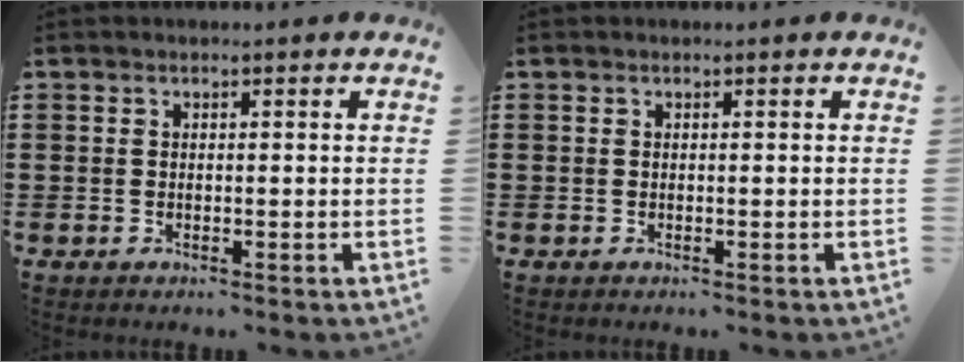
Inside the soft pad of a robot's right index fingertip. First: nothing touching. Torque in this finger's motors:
{"motor_torque": [0.00, 0.00, 0.01, 0.00]}